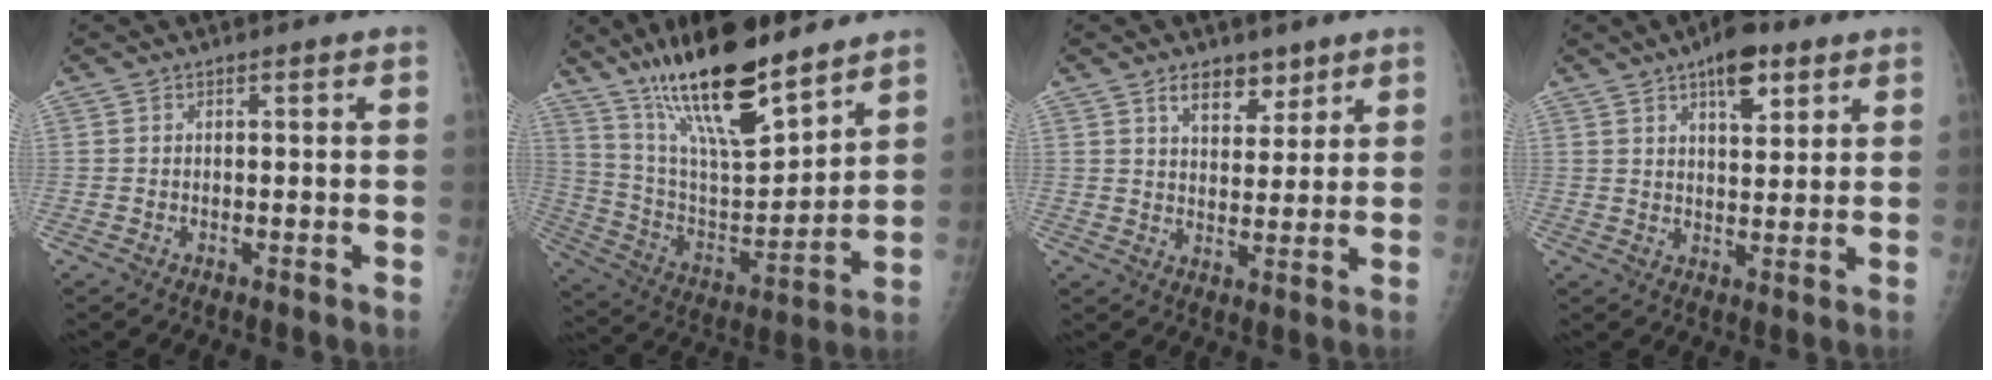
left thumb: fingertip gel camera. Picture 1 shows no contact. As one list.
[{"total": 23.6, "force": [16.9, 6.4, 15.2], "torque": [-0.240, -0.071, 0.304]}, {"total": 6.6, "force": [4.4, 3.6, 3.3], "torque": [-0.023, -0.029, 0.073]}, {"total": 8.4, "force": [4.8, 3.6, 5.9], "torque": [-0.066, -0.022, 0.070]}]